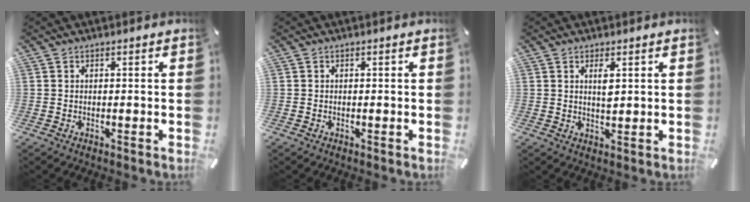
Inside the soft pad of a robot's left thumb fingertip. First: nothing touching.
{"total": 0.0}
{"total": 3.0, "force": [1.3, 1.1, 2.5], "torque": [-0.046, 0.000, 0.019]}